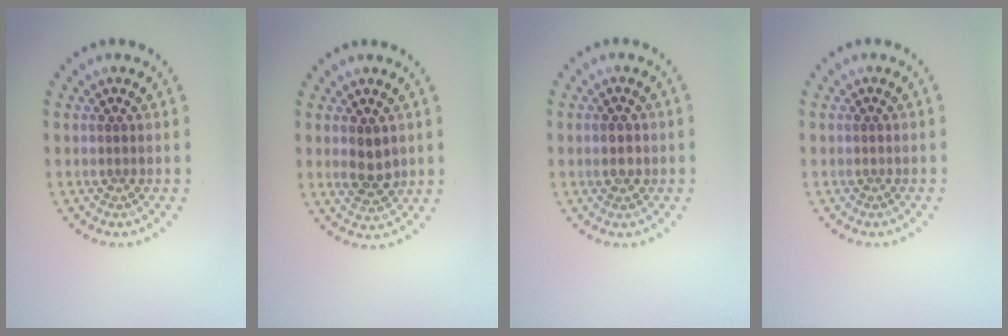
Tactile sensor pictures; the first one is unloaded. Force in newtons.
{"total": 2.5, "press": 2.5, "slide": 0.5}
{"total": 2.0, "press": 2.0, "slide": 0.1}
{"total": 0.0}